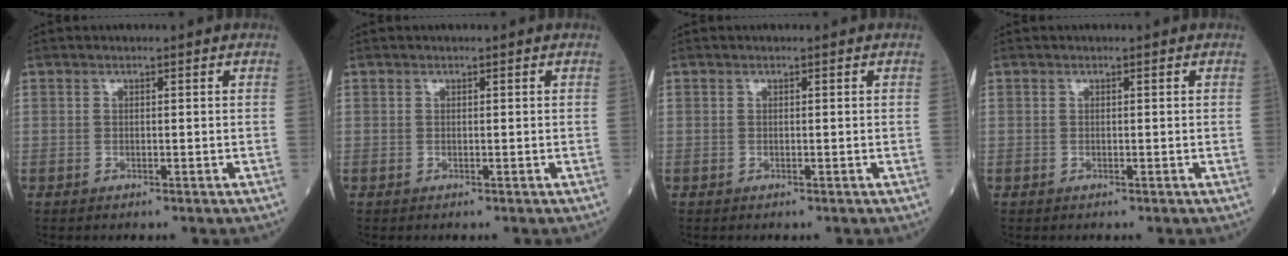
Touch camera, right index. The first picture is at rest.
{"total": 0.0}
{"total": 0.0}
{"total": 0.0}